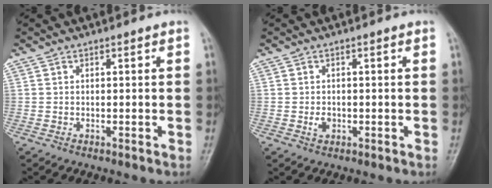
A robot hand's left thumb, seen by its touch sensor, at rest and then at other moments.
{"total": 1.6, "force": [-0.4, 1.3, 1.0], "torque": [-0.012, 0.002, -0.006]}